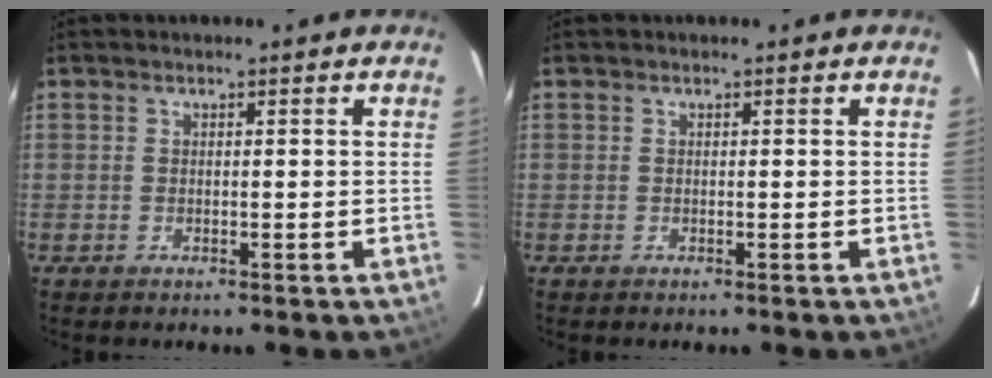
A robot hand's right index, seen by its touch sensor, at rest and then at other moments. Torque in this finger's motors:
{"motor_torque": [0.00, 0.00, 0.03, 0.01]}